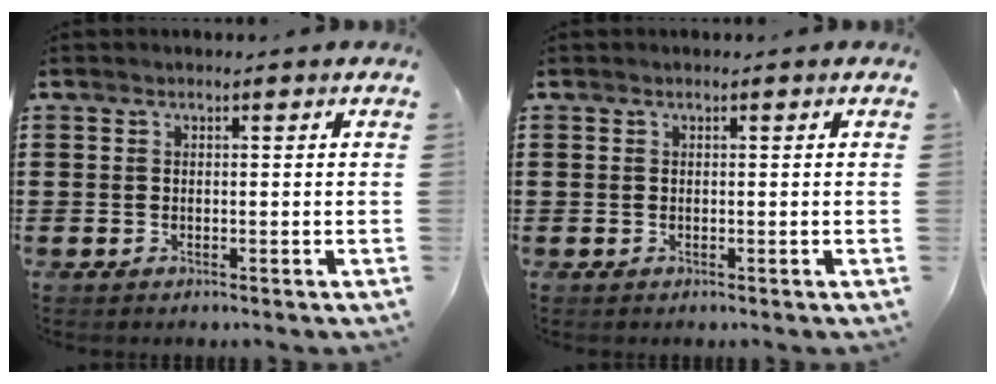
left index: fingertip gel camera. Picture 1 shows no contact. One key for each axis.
{"total": 0.0}